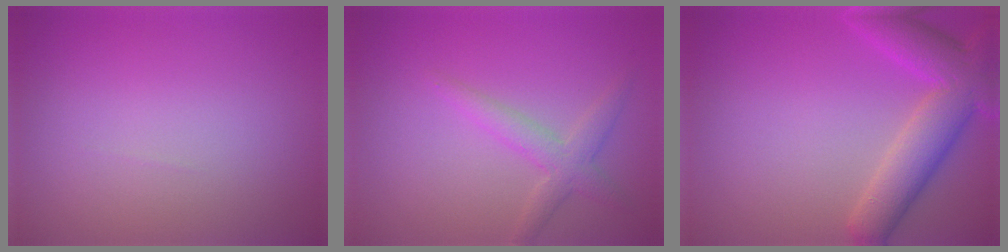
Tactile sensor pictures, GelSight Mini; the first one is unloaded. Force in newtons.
{"total": 2.5, "press": 2.5, "slide": 0.1}
{"total": 6.6, "press": 6.6, "slide": 0.4}